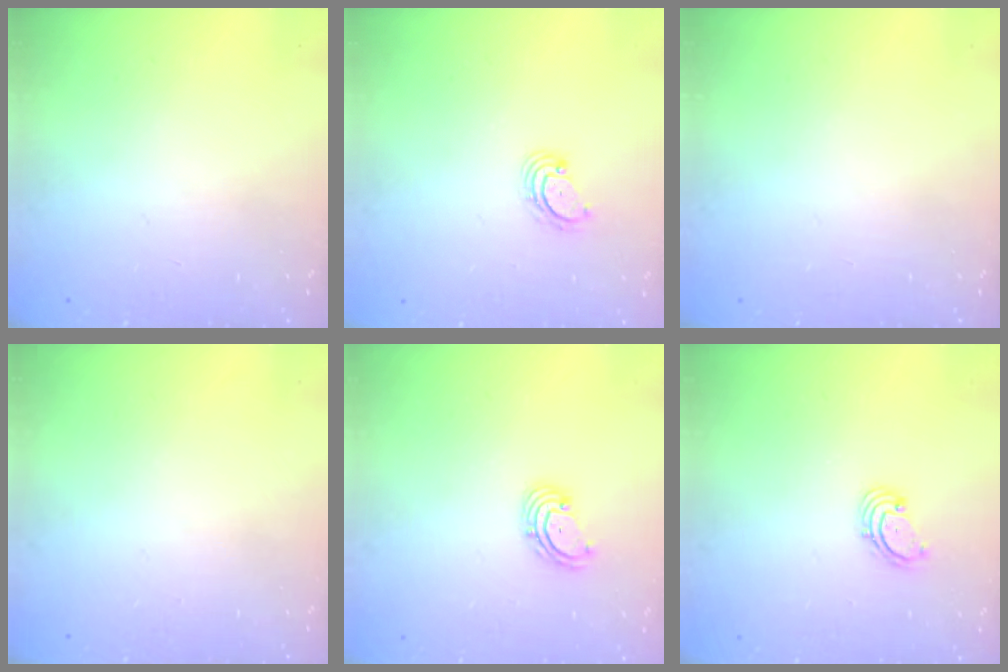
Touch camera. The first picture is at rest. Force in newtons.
{"total": 3.3, "press": 3.3, "slide": 0.6}
{"total": 0.0}
{"total": 0.0}
{"total": 2.7, "press": 2.7, "slide": 0.6}
{"total": 1.6, "press": 1.6, "slide": 0.2}